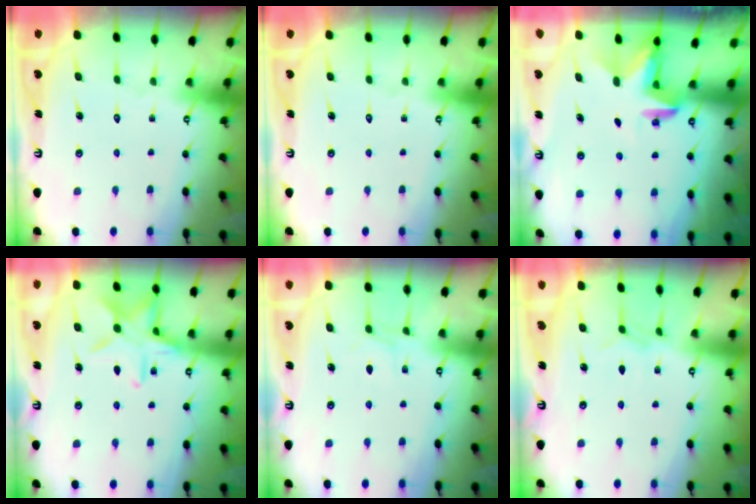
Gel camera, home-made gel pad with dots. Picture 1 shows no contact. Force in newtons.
{"total": 0.0}
{"total": 2.9, "press": 2.9, "slide": 0.1}
{"total": 12.4, "press": 12.3, "slide": 0.7}
{"total": 4.8, "press": 4.8, "slide": 0.6}
{"total": 4.5, "press": 4.5, "slide": 0.3}